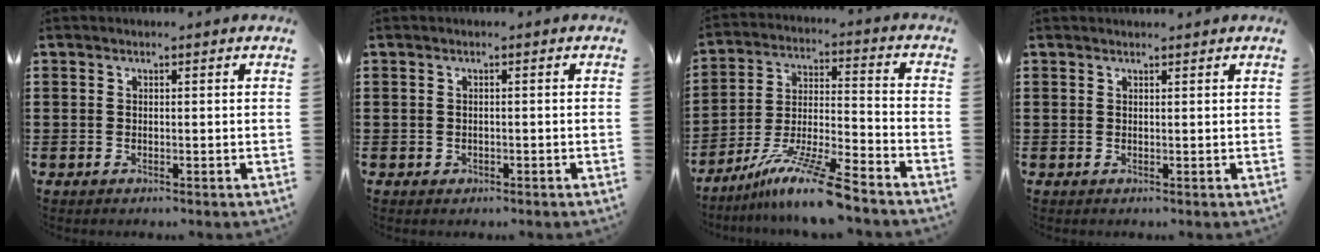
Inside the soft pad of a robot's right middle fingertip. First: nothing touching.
{"total": 0.5, "force": [-0.2, 0.4, 0.1], "torque": [-0.005, 0.002, -0.006]}
{"total": 10.9, "force": [-8.9, 0.3, 6.4], "torque": [-0.121, 0.007, -0.173]}
{"total": 0.6, "force": [0.6, 0.0, 0.0], "torque": [-0.003, 0.000, 0.011]}